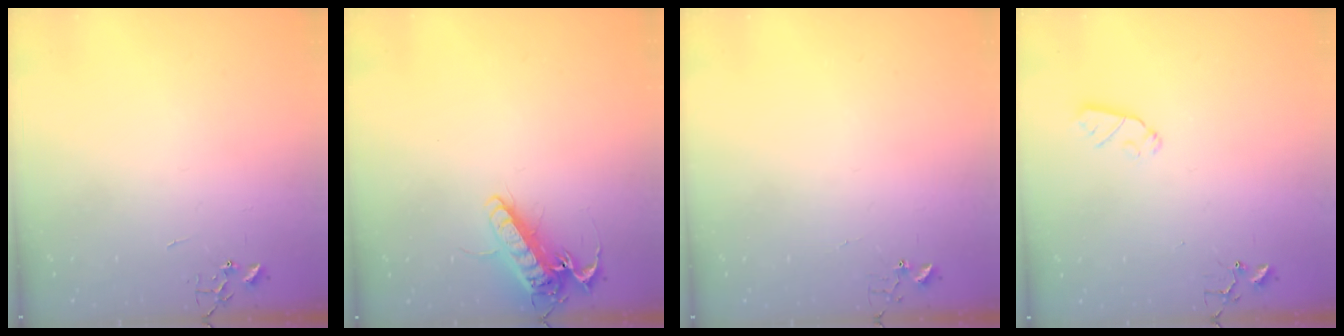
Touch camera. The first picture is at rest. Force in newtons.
{"total": 15.2, "press": 15.0, "slide": 2.4}
{"total": 3.9, "press": 3.9, "slide": 0.3}
{"total": 5.4, "press": 5.4, "slide": 0.4}